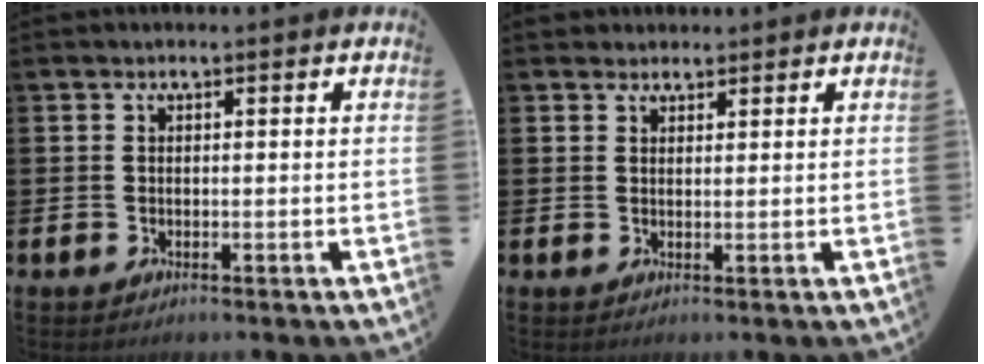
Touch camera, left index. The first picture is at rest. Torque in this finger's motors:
{"motor_torque": [0.88, -1.26, 0.40, 0.02]}